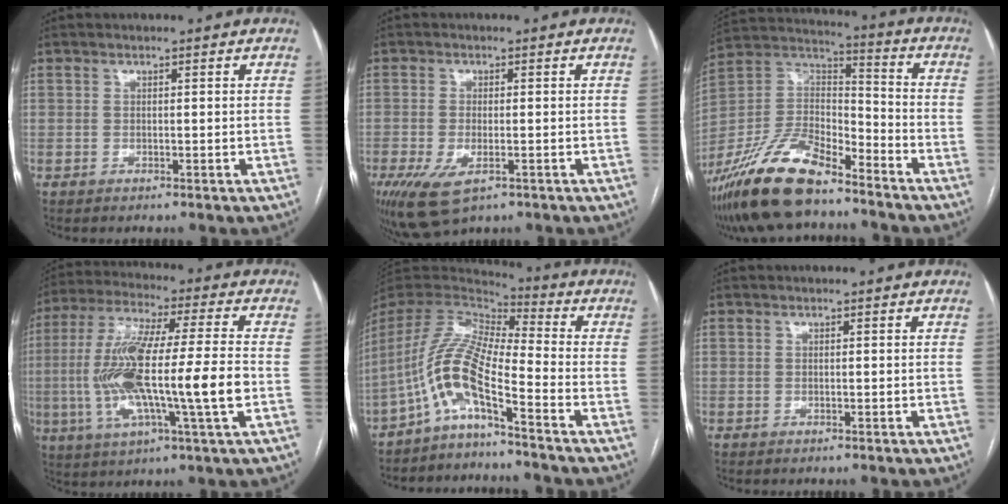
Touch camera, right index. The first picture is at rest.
{"total": 7.9, "force": [-4.1, 3.2, 6.0], "torque": [-0.112, -0.020, -0.065]}
{"total": 18.5, "force": [-14.0, 5.4, 10.8], "torque": [-0.231, -0.001, -0.263]}
{"total": 18.3, "force": [-2.5, 1.4, 18.0], "torque": [-0.361, 0.001, -0.044]}
{"total": 10.2, "force": [-6.1, 0.6, 8.2], "torque": [-0.173, 0.010, -0.122]}
{"total": 0.0}